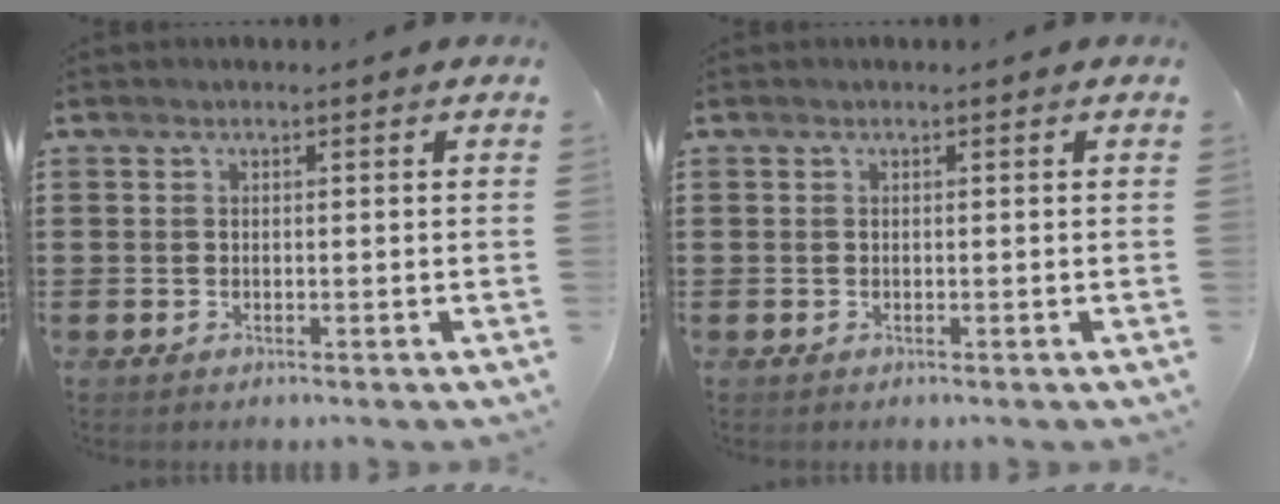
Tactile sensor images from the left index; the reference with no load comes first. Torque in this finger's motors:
{"motor_torque": [0.00, 0.00, 0.00, 0.00]}